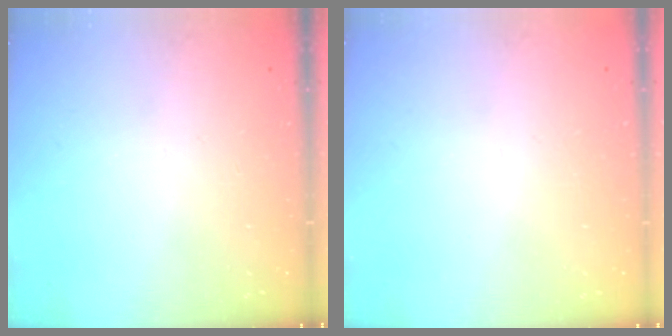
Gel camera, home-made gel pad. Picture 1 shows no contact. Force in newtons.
{"total": 0.7, "press": 0.7, "slide": 0.3}